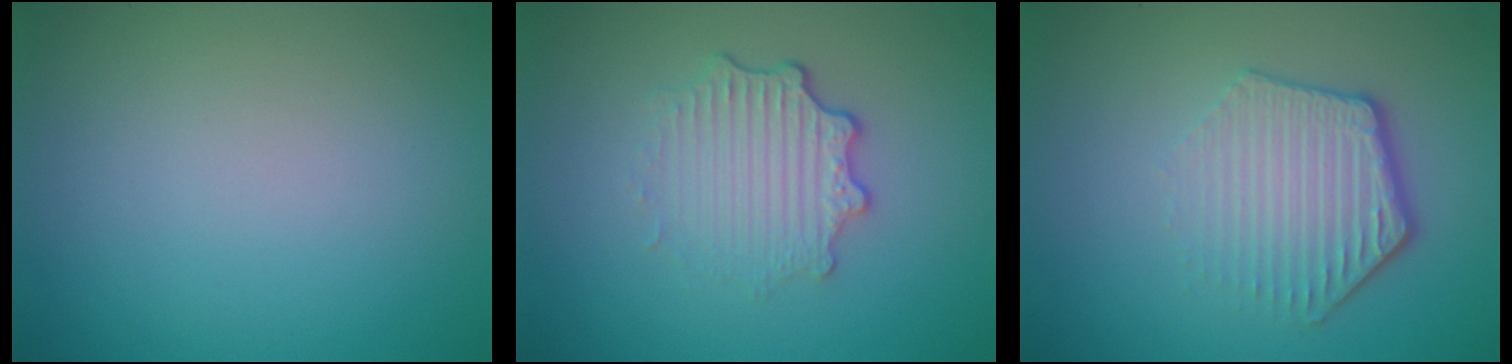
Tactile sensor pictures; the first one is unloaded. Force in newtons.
{"total": 3.4, "press": 2.6, "slide": 2.1}
{"total": 4.2, "press": 3.2, "slide": 2.7}